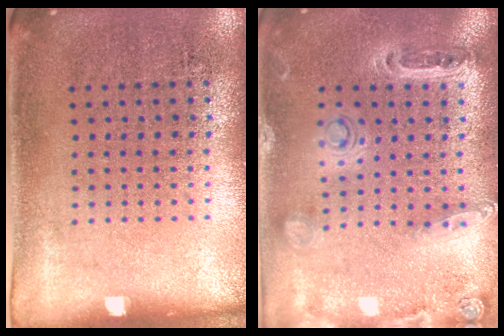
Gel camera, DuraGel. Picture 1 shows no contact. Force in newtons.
{"total": 1.3, "press": 1.2, "slide": 0.4}